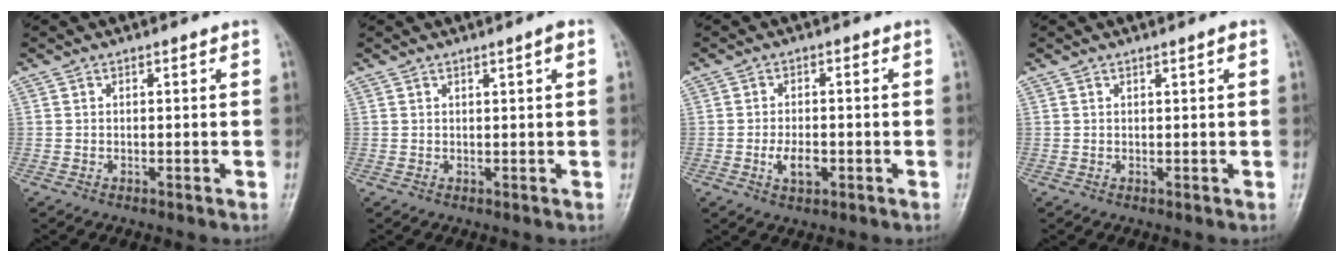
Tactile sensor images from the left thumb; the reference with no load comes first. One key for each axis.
{"total": 1.7, "fx": 0.8, "fy": 0.2, "fz": 1.5, "tx": -0.023, "ty": -0.001, "tz": 0.012}
{"total": 4.4, "fx": -1.4, "fy": 2.6, "fz": 3.3, "tx": -0.054, "ty": 0.004, "tz": -0.023}
{"total": 1.2, "fx": 0.6, "fy": 0.2, "fz": 1.0, "tx": -0.014, "ty": 0.000, "tz": 0.009}